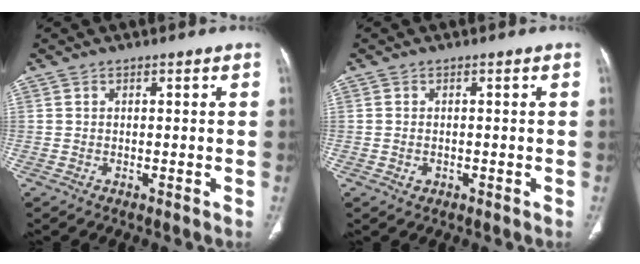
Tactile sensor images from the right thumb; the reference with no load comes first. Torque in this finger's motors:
{"motor_torque": [-0.55, 0.40, 0.00, 0.49, -0.01]}